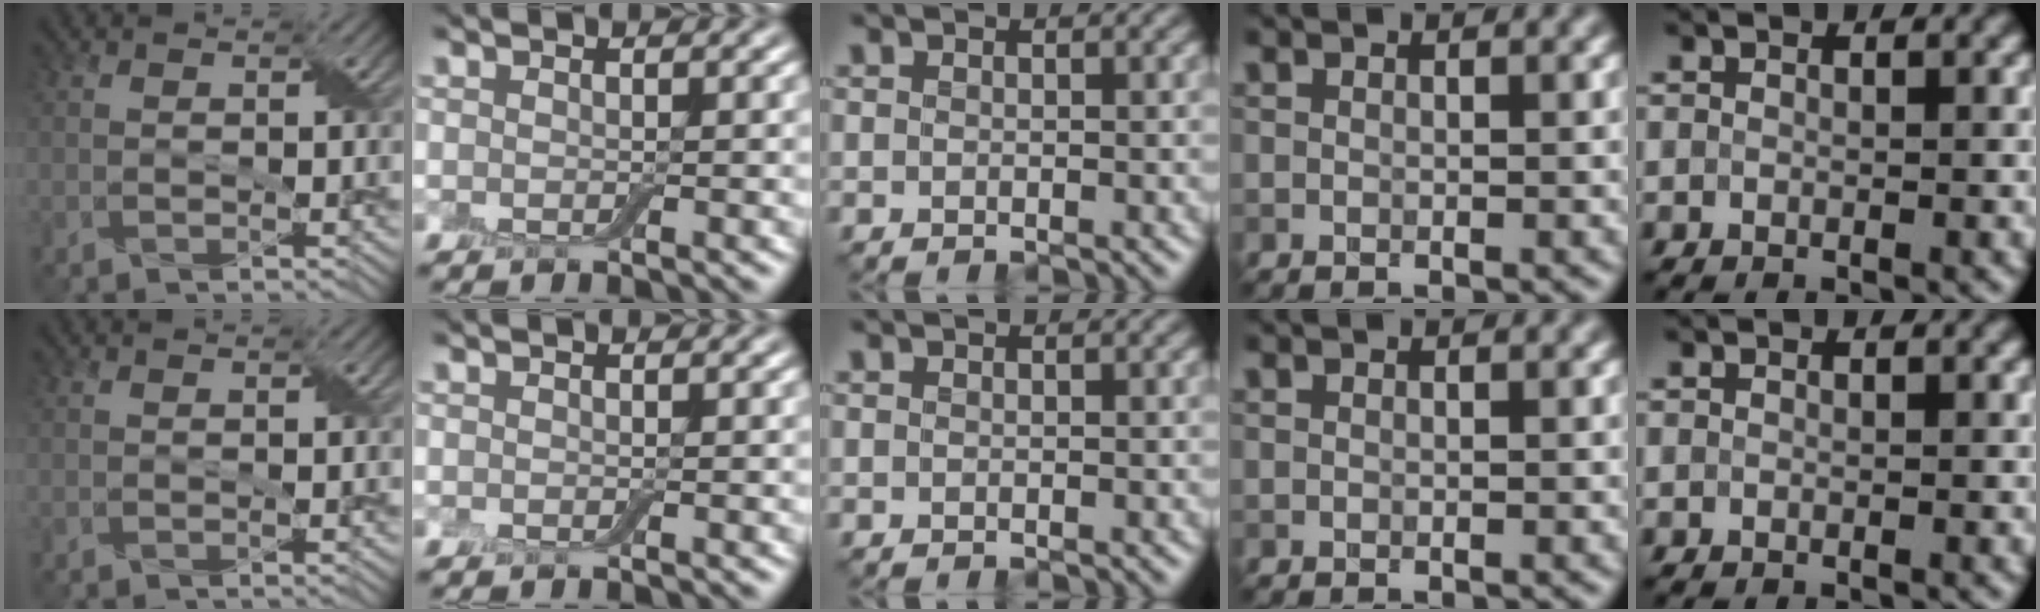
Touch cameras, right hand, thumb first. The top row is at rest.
{}